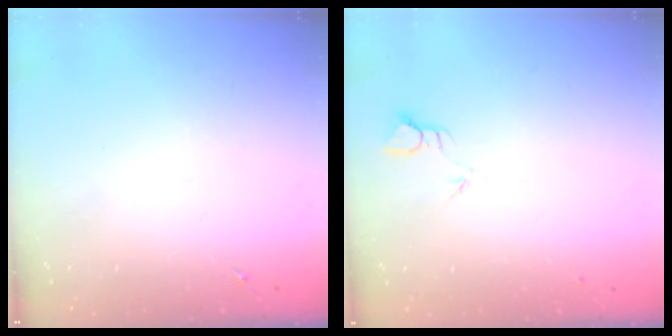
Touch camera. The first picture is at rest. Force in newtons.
{"total": 2.0, "press": 2.0, "slide": 0.1}